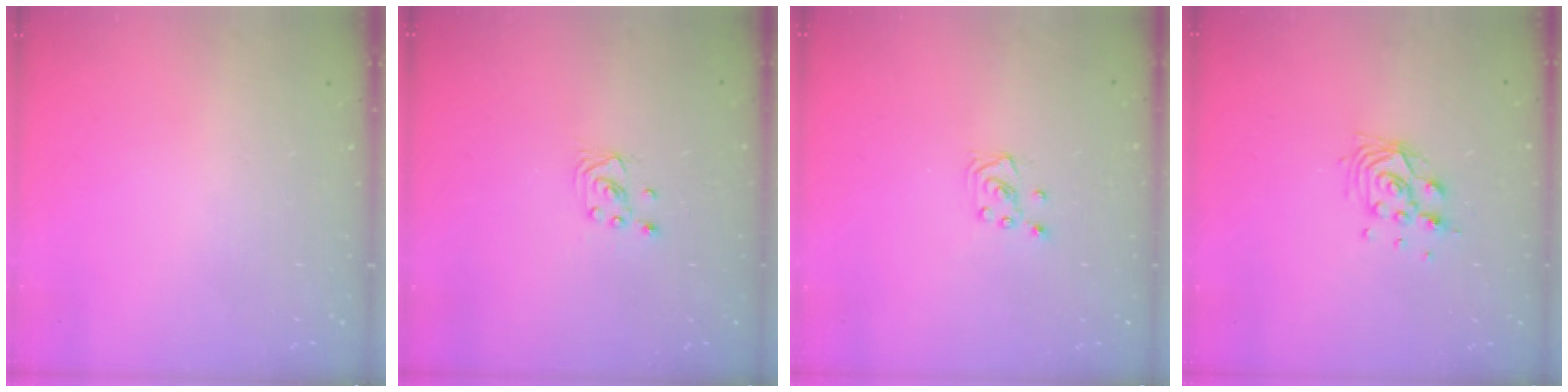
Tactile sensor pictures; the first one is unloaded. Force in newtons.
{"total": 1.6, "press": 1.6, "slide": 0.0}
{"total": 3.7, "press": 3.6, "slide": 0.4}
{"total": 11.0, "press": 10.6, "slide": 2.9}